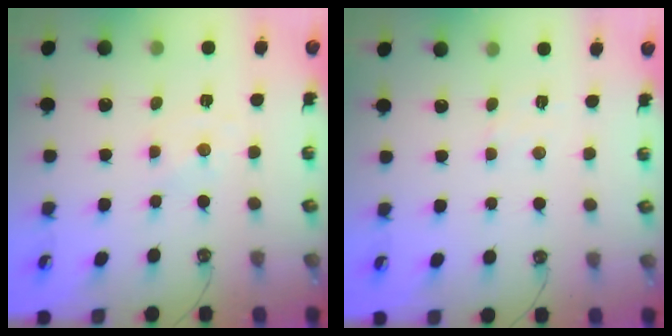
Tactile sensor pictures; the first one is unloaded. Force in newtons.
{"total": 2.1, "press": 2.1, "slide": 0.4}